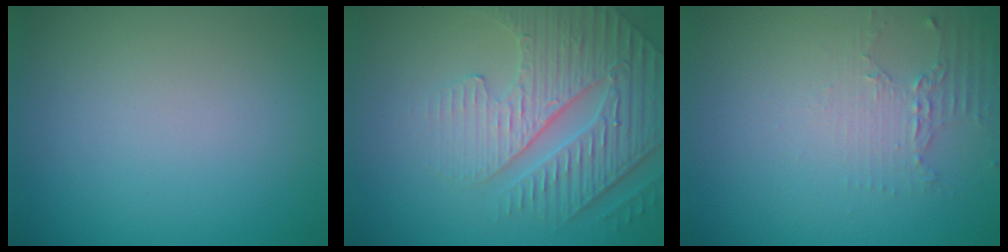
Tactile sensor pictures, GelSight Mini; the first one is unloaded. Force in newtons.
{"total": 4.6, "press": 4.3, "slide": 1.6}
{"total": 2.1, "press": 1.5, "slide": 1.4}